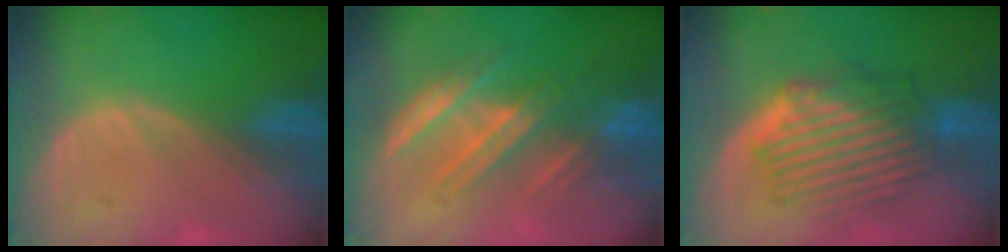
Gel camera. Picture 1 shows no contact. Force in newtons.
{"total": 6.9, "press": 6.8, "slide": 1.2}
{"total": 9.0, "press": 8.2, "slide": 3.6}